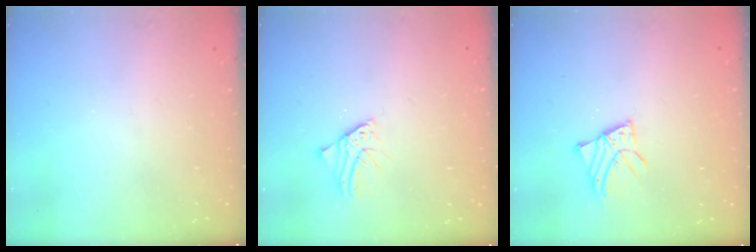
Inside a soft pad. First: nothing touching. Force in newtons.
{"total": 2.0, "press": 2.0, "slide": 0.2}
{"total": 3.6, "press": 3.6, "slide": 0.2}